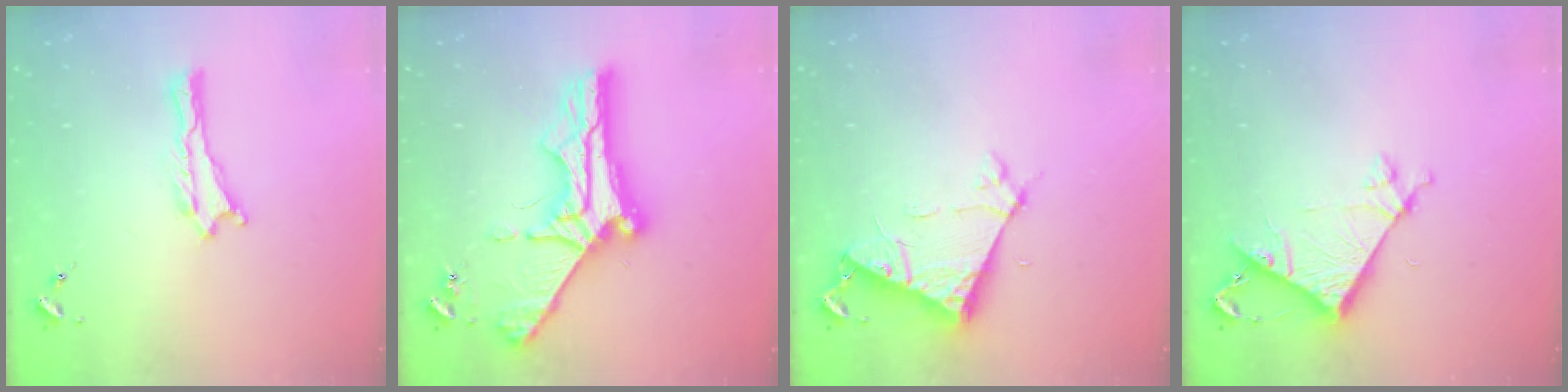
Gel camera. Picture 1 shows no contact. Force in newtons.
{"total": 11.8, "press": 11.7, "slide": 1.2}
{"total": 6.5, "press": 6.5, "slide": 0.5}
{"total": 7.2, "press": 7.2, "slide": 0.4}